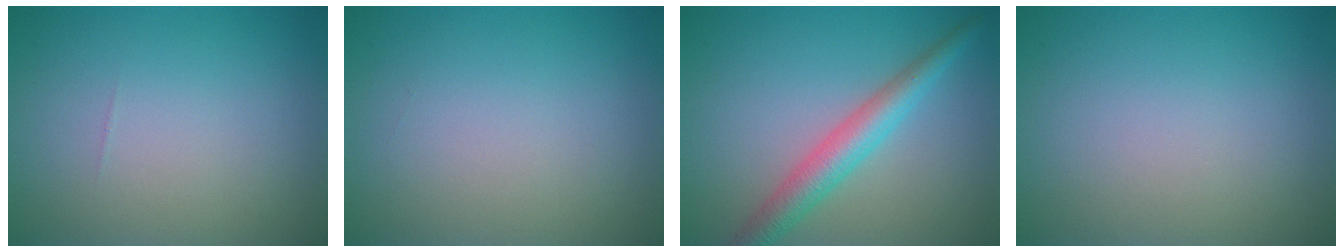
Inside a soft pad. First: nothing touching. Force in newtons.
{"total": 0.0}
{"total": 4.0, "press": 4.0, "slide": 0.1}
{"total": 0.0}